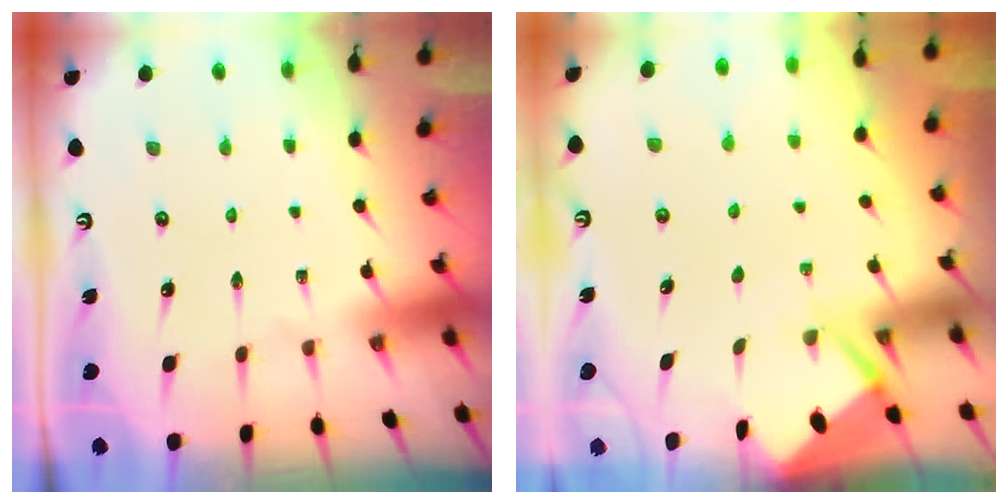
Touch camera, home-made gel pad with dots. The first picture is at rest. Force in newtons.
{"total": 2.8, "press": 2.8, "slide": 0.3}